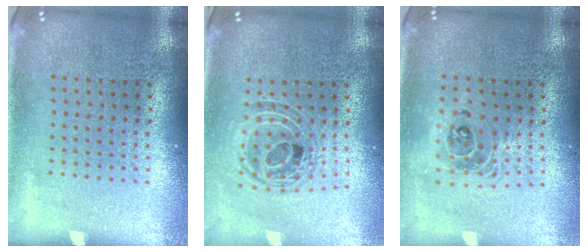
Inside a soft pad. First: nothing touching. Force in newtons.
{"total": 0.8, "press": 0.8, "slide": 0.2}
{"total": 1.4, "press": 1.2, "slide": 0.8}